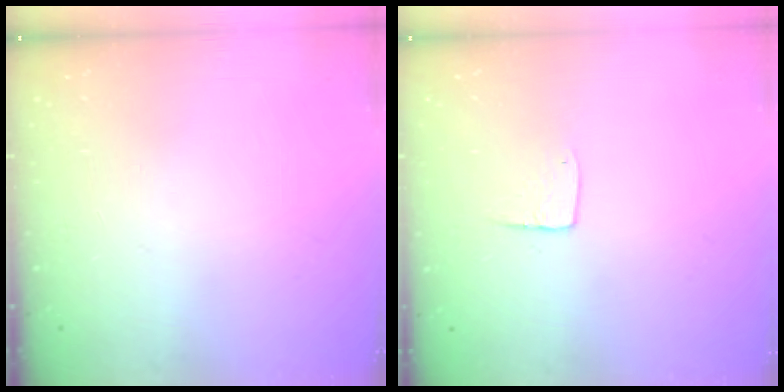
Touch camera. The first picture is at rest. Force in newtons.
{"total": 5.3, "press": 5.3, "slide": 0.4}